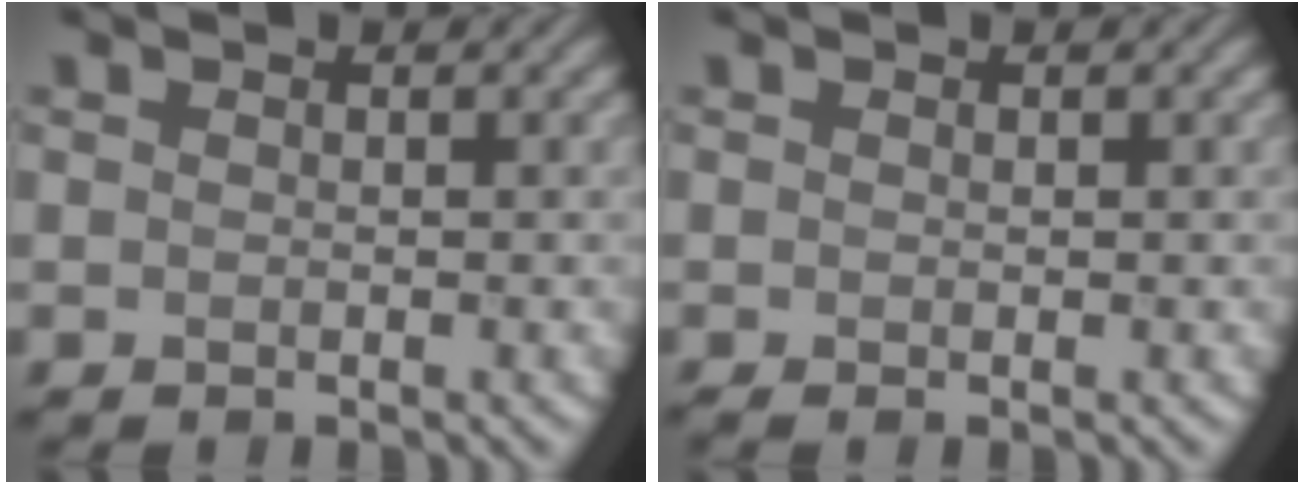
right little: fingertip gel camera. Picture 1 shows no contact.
{"total": 0.7, "force": [-0.1, 0.1, 0.7], "torque": [-0.013, -0.003, -0.001]}